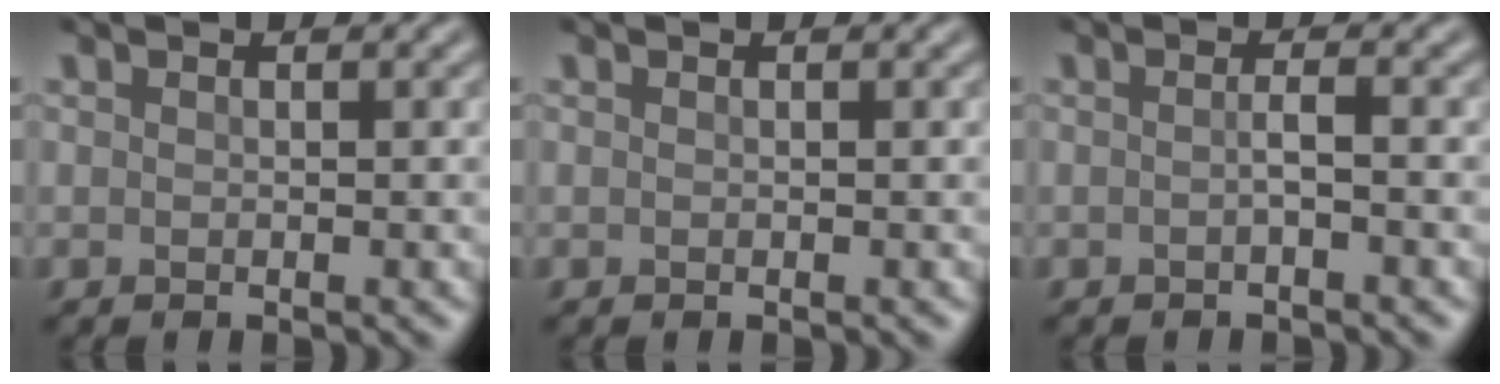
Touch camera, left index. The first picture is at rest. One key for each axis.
{"total": 0.0}
{"total": 1.1, "fx": -0.3, "fy": 0.2, "fz": 1.1, "tx": -0.016, "ty": 0.003, "tz": -0.008}